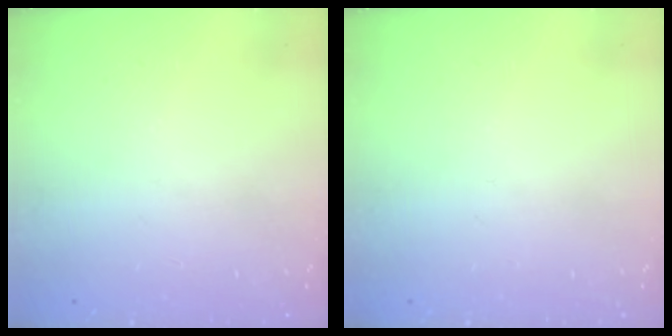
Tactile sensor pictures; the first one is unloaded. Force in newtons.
{"total": 0.0}